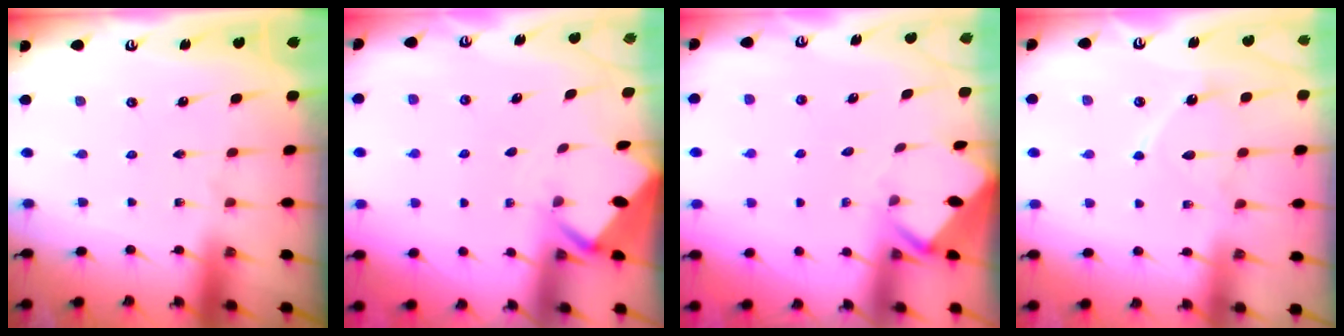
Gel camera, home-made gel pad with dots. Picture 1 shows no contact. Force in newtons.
{"total": 2.5, "press": 2.5, "slide": 0.2}
{"total": 2.9, "press": 2.9, "slide": 0.2}
{"total": 9.2, "press": 9.2, "slide": 0.7}